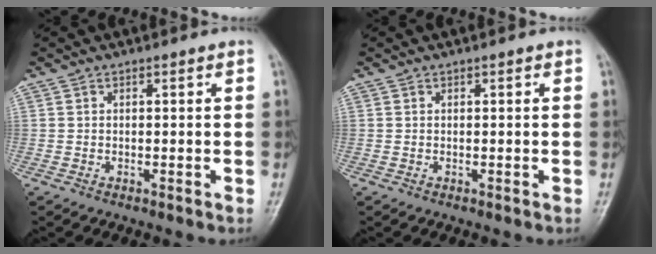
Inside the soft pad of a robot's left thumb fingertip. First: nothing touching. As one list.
[{"total": 0.0}]